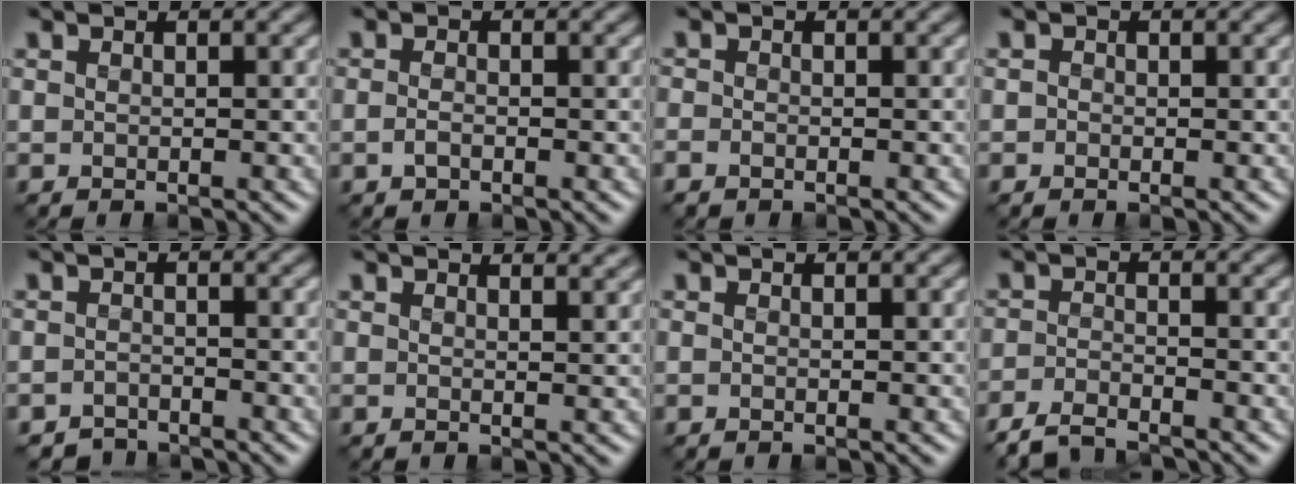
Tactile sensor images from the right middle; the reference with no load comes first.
{"total": 1.1, "force": [-0.6, 0.6, 0.7], "torque": [-0.020, -0.001, -0.017]}
{"total": 1.2, "force": [-0.8, 0.8, 0.5], "torque": [-0.009, -0.007, -0.020]}
{"total": 0.6, "force": [-0.3, 0.5, 0.0], "torque": [0.002, -0.004, -0.010]}
{"total": 2.2, "force": [-2.2, 0.5, -0.2], "torque": [0.011, 0.002, -0.046]}
{"total": 1.9, "force": [1.8, 0.3, 0.4], "torque": [-0.008, 0.001, 0.018]}
{"total": 0.0}
{"total": 3.5, "force": [-3.3, 0.6, 0.9], "torque": [-0.020, -0.006, -0.072]}